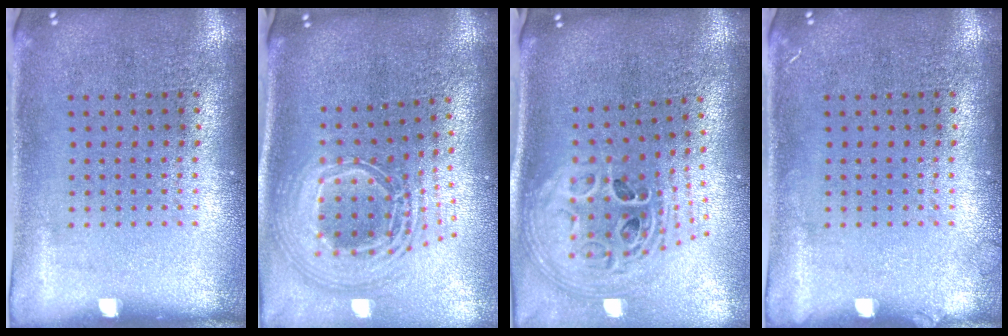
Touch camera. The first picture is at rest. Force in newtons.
{"total": 2.7, "press": 1.8, "slide": 2.0}
{"total": 2.9, "press": 2.1, "slide": 2.1}
{"total": 0.6, "press": 0.5, "slide": 0.1}